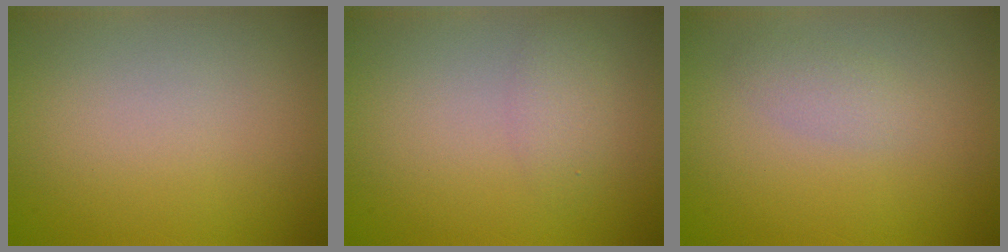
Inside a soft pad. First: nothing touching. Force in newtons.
{"total": 1.5, "press": 1.5, "slide": 0.1}
{"total": 1.3, "press": 1.3, "slide": 0.0}